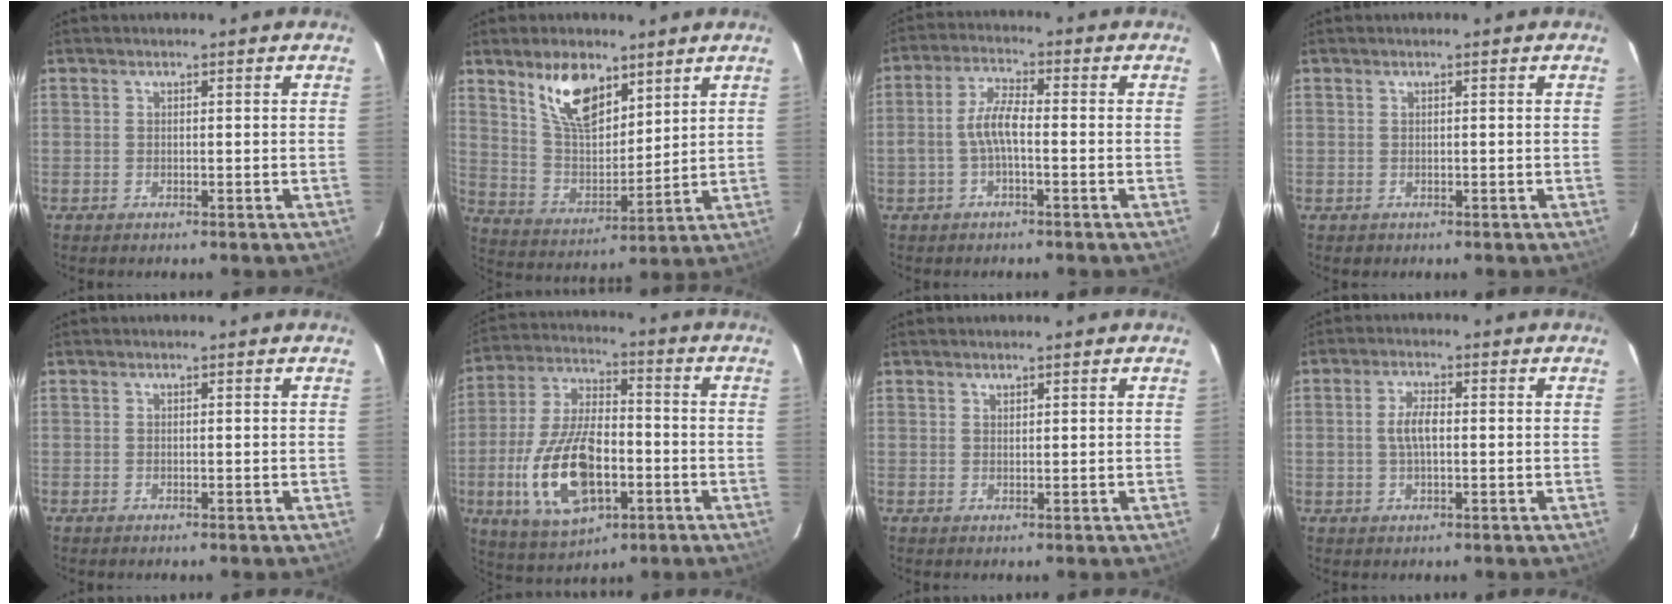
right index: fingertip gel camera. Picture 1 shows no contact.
{"total": 12.5, "force": [7.8, 5.9, 7.8], "torque": [-0.140, 0.005, 0.155]}
{"total": 4.7, "force": [-1.3, 1.3, 4.4], "torque": [-0.095, 0.015, -0.025]}
{"total": 0.6, "force": [0.0, 0.6, 0.0], "torque": [0.001, 0.002, 0.003]}
{"total": 0.0}
{"total": 17.8, "force": [-5.1, 8.6, 14.7], "torque": [-0.312, -0.004, -0.082]}
{"total": 0.8, "force": [0.7, 0.3, 0.1], "torque": [-0.002, 0.001, 0.014]}
{"total": 3.9, "force": [0.0, 1.7, 3.6], "torque": [-0.071, 0.007, 0.004]}